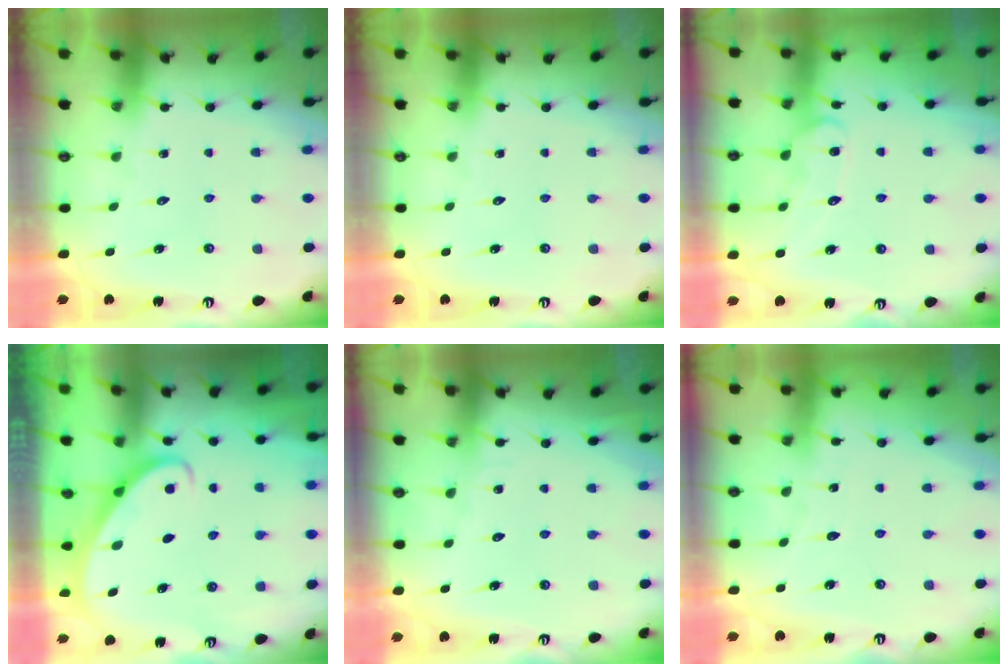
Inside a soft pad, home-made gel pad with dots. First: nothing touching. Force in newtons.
{"total": 0.0}
{"total": 12.3, "press": 12.3, "slide": 0.9}
{"total": 2.9, "press": 2.9, "slide": 0.2}
{"total": 3.4, "press": 3.4, "slide": 0.4}
{"total": 2.1, "press": 2.1, "slide": 0.3}